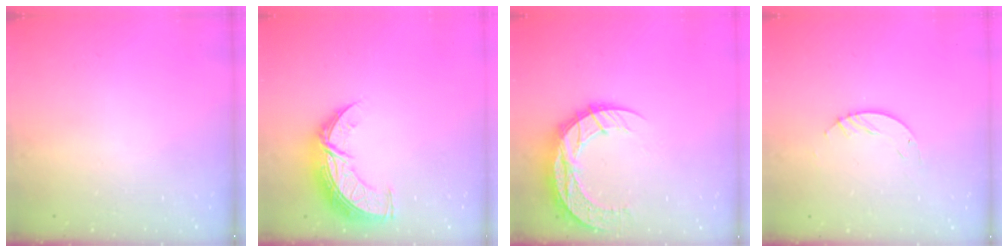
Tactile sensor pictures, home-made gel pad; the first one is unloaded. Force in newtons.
{"total": 10.7, "press": 10.6, "slide": 0.8}
{"total": 13.1, "press": 13.1, "slide": 0.9}
{"total": 4.0, "press": 4.0, "slide": 0.3}